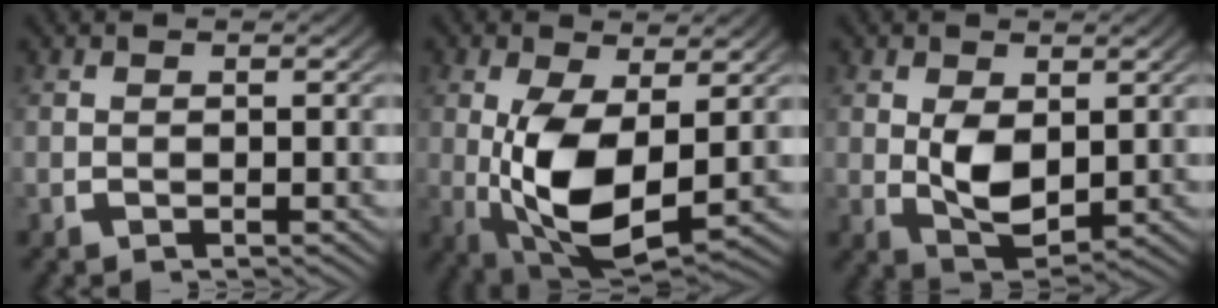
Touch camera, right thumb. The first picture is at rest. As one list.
[{"total": 10.3, "force": [-0.8, 5.9, 8.4], "torque": [-0.196, -0.054, 0.016]}, {"total": 4.9, "force": [0.2, 3.2, 3.7], "torque": [-0.086, -0.029, 0.018]}]